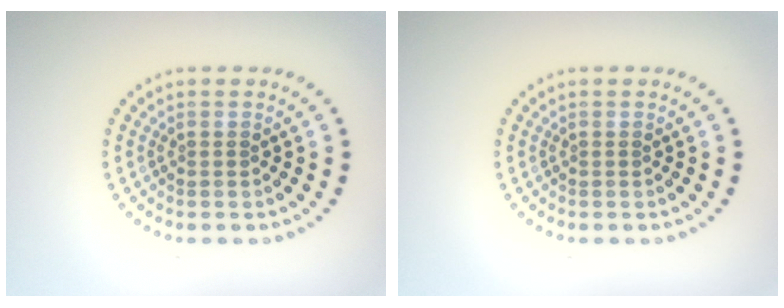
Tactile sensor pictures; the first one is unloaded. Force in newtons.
{"total": 0.0}